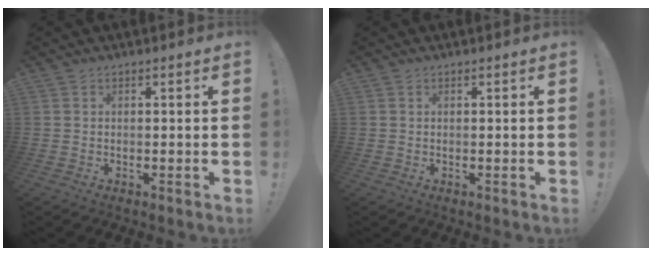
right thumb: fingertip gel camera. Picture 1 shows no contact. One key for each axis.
{"total": 0.0}